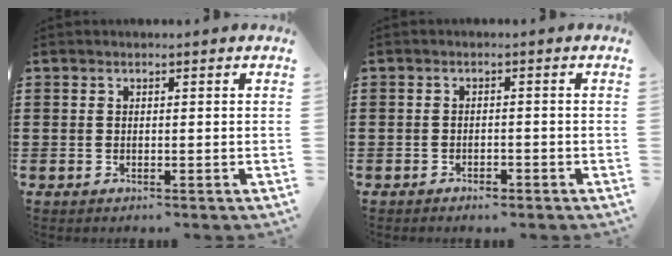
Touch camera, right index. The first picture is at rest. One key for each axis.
{"total": 1.3, "fx": -1.2, "fy": 0.3, "fz": 0.3, "tx": -0.012, "ty": -0.001, "tz": -0.024}